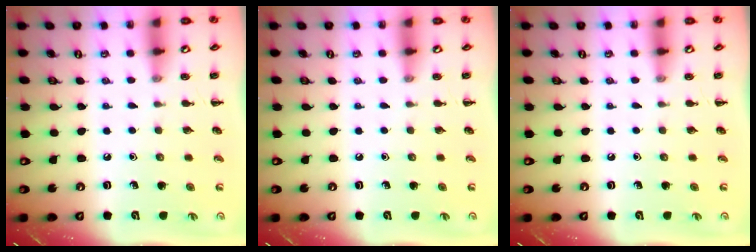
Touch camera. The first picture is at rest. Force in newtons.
{"total": 0.0}
{"total": 0.0}